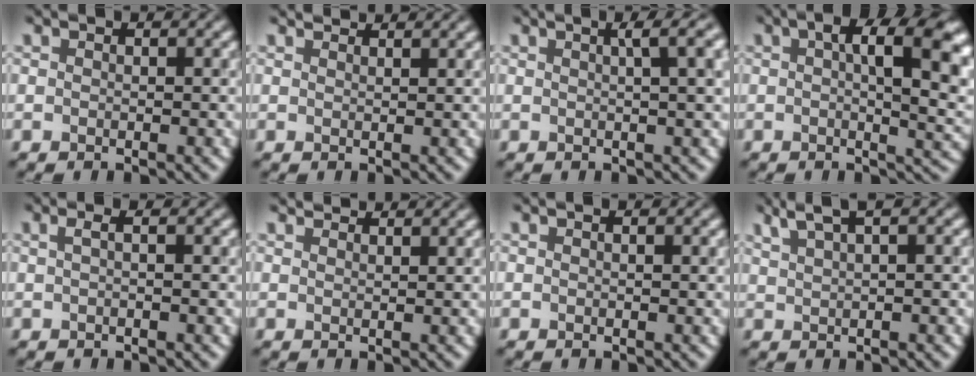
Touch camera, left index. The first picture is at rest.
{"total": 2.3, "force": [2.2, 0.3, 0.7], "torque": [-0.012, 0.006, 0.023]}
{"total": 6.4, "force": [2.0, 2.3, 5.6], "torque": [-0.033, 0.038, 0.003]}
{"total": 11.0, "force": [2.2, 4.2, 9.9], "torque": [-0.112, 0.026, 0.022]}
{"total": 1.0, "force": [0.2, 0.3, 1.0], "torque": [-0.015, 0.004, -0.002]}
{"total": 2.9, "force": [2.7, 0.5, 0.9], "torque": [-0.009, 0.005, 0.026]}
{"total": 0.0}
{"total": 2.9, "force": [2.2, 0.4, 1.8], "torque": [-0.023, 0.012, 0.041]}